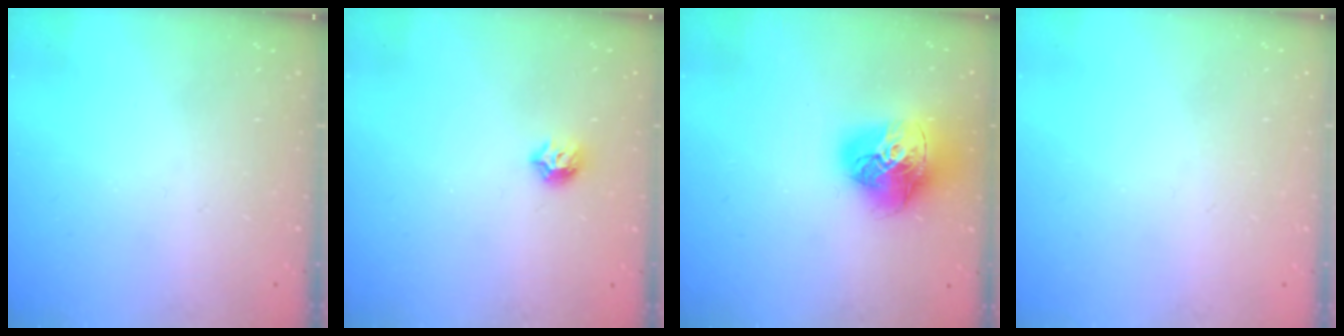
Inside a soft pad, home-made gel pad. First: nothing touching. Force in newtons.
{"total": 6.3, "press": 6.2, "slide": 0.9}
{"total": 17.5, "press": 17.4, "slide": 2.0}
{"total": 0.8, "press": 0.8, "slide": 0.0}